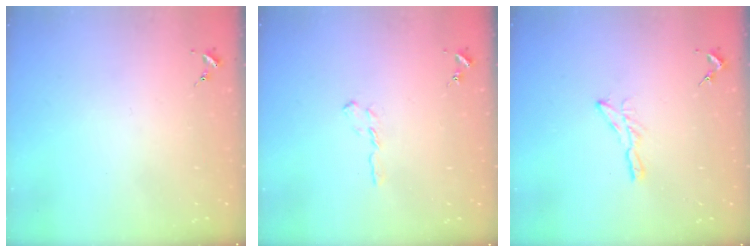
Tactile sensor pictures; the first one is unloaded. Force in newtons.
{"total": 4.5, "press": 4.5, "slide": 0.7}
{"total": 6.1, "press": 6.1, "slide": 0.3}